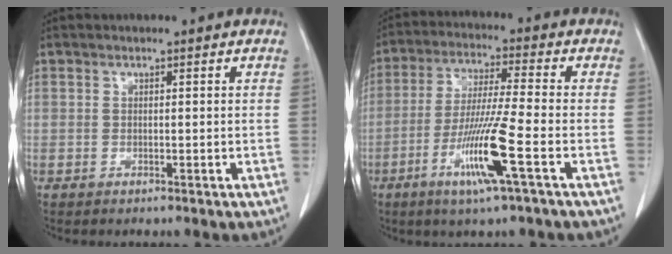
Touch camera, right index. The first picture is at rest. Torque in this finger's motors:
{"motor_torque": [1.60, -0.51, 0.73, 0.14]}